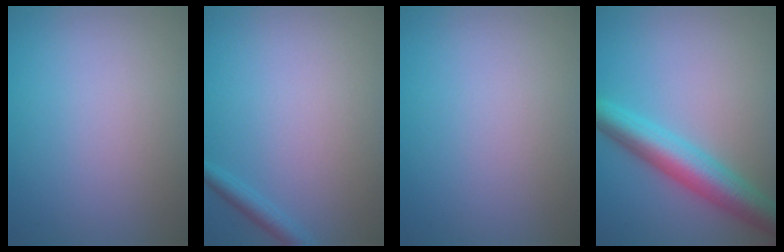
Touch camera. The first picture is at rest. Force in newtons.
{"total": 1.5, "press": 1.5, "slide": 0.2}
{"total": 0.0}
{"total": 6.0, "press": 6.0, "slide": 0.2}